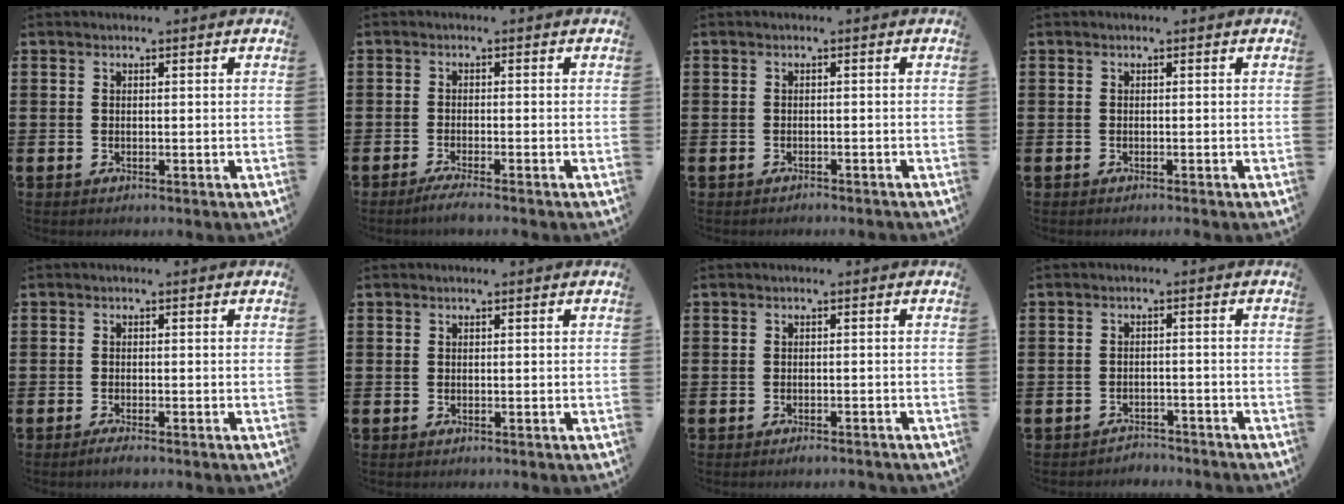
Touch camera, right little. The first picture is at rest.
{"total": 1.7, "force": [-1.3, 0.0, 1.2], "torque": [-0.018, 0.001, -0.024]}
{"total": 0.6, "force": [-0.6, 0.0, -0.1], "torque": [0.000, -0.002, -0.013]}
{"total": 0.0}
{"total": 1.1, "force": [-0.7, 0.1, 0.8], "torque": [-0.015, -0.002, -0.013]}
{"total": 0.0}
{"total": 1.0, "force": [-0.9, 0.0, 0.4], "torque": [-0.009, -0.002, -0.017]}
{"total": 2.0, "force": [-2.0, 0.1, -0.3], "torque": [-0.002, 0.003, -0.044]}